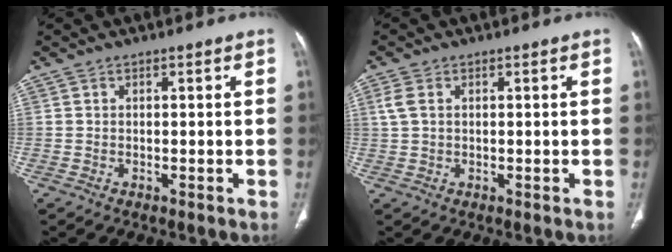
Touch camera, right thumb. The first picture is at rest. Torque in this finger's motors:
{"motor_torque": [-0.14, 0.02, 0.42, -0.04, 0.02]}